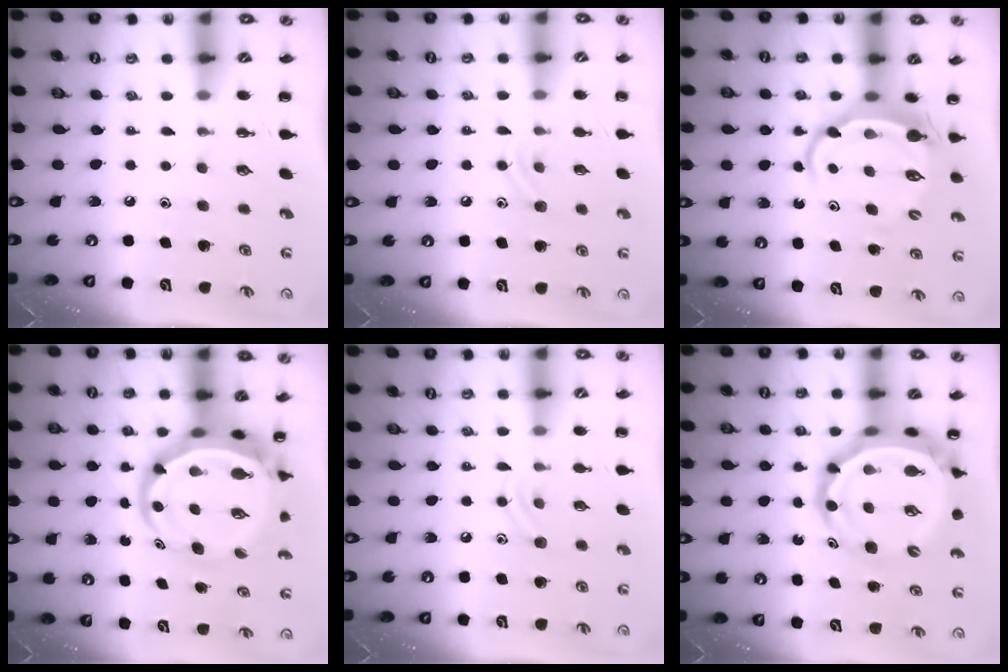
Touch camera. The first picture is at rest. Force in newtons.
{"total": 9.1, "press": 8.9, "slide": 1.6}
{"total": 6.9, "press": 6.8, "slide": 1.2}
{"total": 10.5, "press": 10.1, "slide": 2.9}
{"total": 9.7, "press": 9.5, "slide": 1.7}
{"total": 11.1, "press": 10.7, "slide": 3.0}